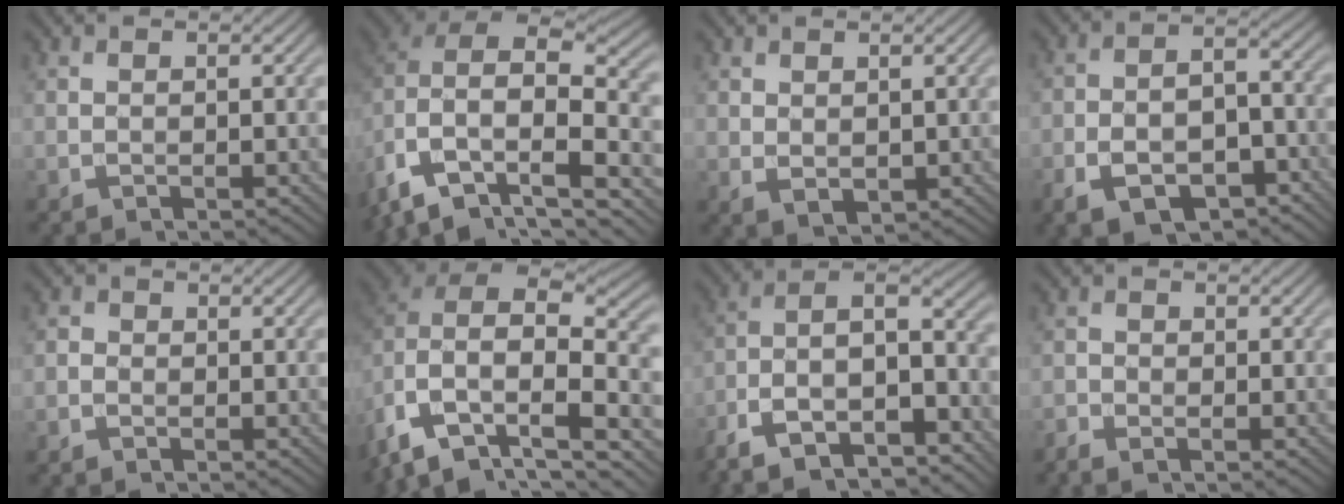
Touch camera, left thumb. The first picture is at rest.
{"total": 13.8, "force": [-6.1, 9.2, 8.2], "torque": [-0.196, -0.041, -0.083]}
{"total": 2.0, "force": [0.7, 1.3, 1.3], "torque": [-0.029, -0.008, 0.020]}
{"total": 9.9, "force": [-5.6, 5.2, 6.4], "torque": [-0.113, -0.013, -0.092]}
{"total": 1.3, "force": [-0.7, 0.9, 0.4], "torque": [-0.006, 0.001, -0.018]}
{"total": 14.0, "force": [-5.9, 9.6, 8.3], "torque": [-0.200, -0.040, -0.078]}
{"total": 15.6, "force": [-9.4, 6.6, 10.6], "torque": [-0.213, -0.029, -0.152]}
{"total": 1.9, "force": [-1.4, 0.8, 1.1], "torque": [-0.024, -0.003, -0.032]}